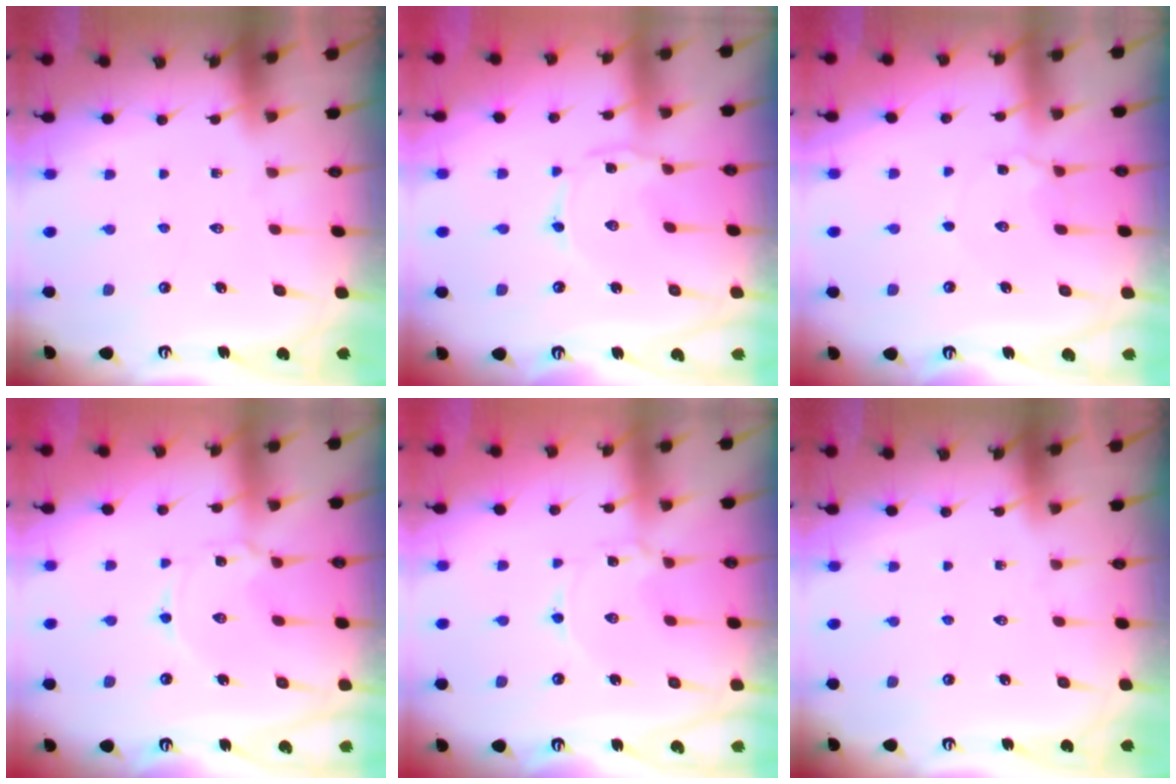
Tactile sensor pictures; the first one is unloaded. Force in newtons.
{"total": 1.0, "press": 1.0, "slide": 0.2}
{"total": 5.1, "press": 5.1, "slide": 0.6}
{"total": 2.5, "press": 2.5, "slide": 0.3}
{"total": 1.0, "press": 1.0, "slide": 0.2}
{"total": 0.0}